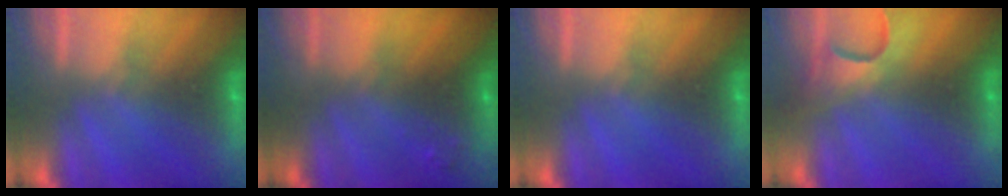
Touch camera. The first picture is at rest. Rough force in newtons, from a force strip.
{"total": 7.7}
{"total": 0.0}
{"total": 4.7}